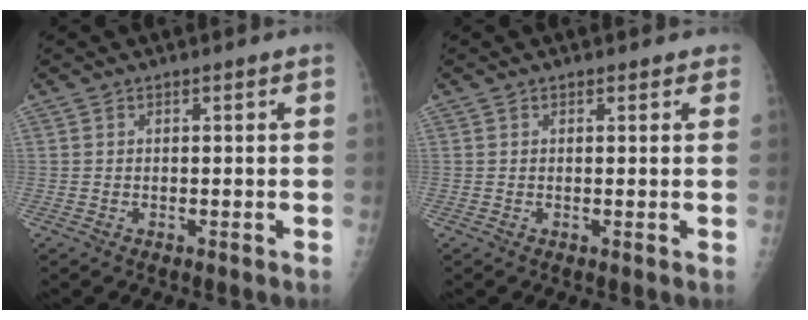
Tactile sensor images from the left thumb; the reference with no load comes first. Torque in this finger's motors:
{"motor_torque": [-0.16, -0.01, -0.08, -0.08, 0.02]}